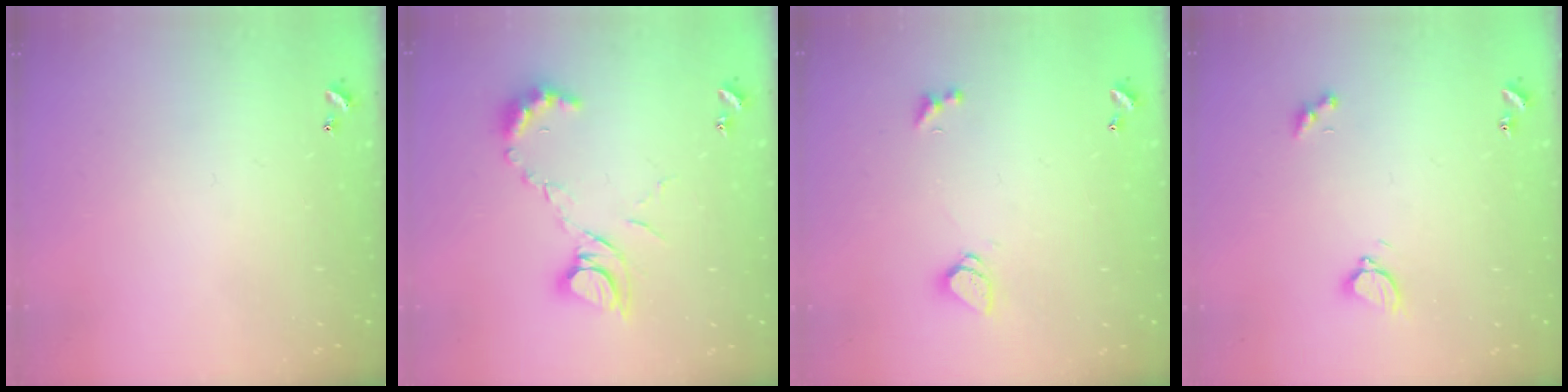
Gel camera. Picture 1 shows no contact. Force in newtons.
{"total": 9.8, "press": 9.8, "slide": 1.0}
{"total": 1.6, "press": 1.6, "slide": 0.5}
{"total": 3.0, "press": 3.0, "slide": 0.5}